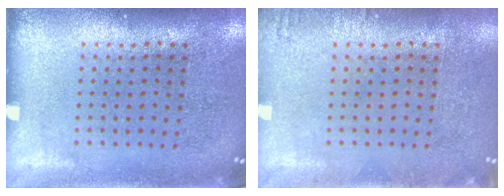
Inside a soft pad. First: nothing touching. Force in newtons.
{"total": 0.8, "press": 0.8, "slide": 0.1}